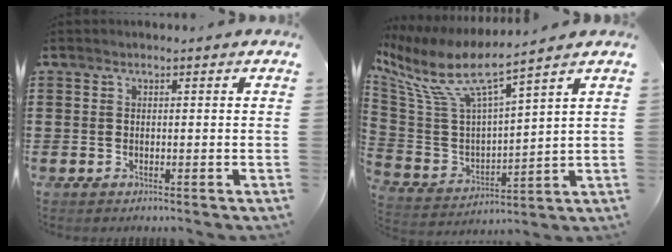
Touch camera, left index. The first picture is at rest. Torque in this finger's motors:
{"motor_torque": [2.14, 0.00, 0.51, 0.21]}